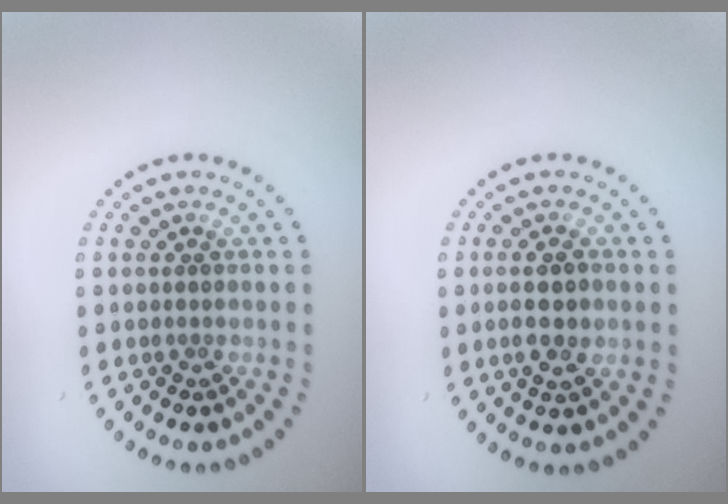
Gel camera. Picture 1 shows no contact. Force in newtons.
{"total": 2.7, "press": 2.6, "slide": 0.6}